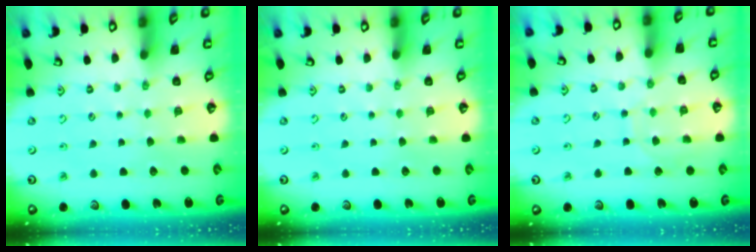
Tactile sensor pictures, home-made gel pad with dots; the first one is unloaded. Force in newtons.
{"total": 0.0}
{"total": 7.5, "press": 7.5, "slide": 0.5}